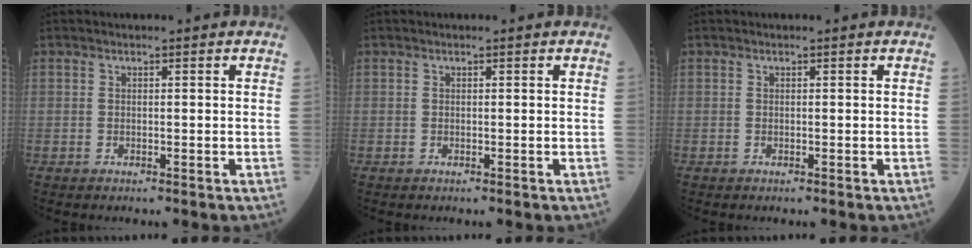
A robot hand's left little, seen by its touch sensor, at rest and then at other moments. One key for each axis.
{"total": 0.0}
{"total": 0.0}